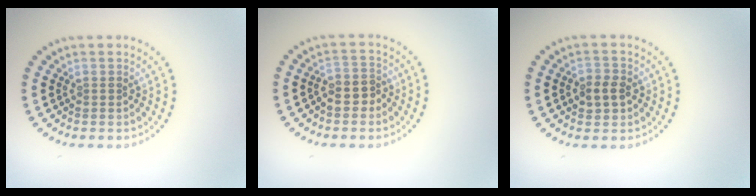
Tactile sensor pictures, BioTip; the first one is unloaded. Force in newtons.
{"total": 2.3, "press": 2.1, "slide": 0.8}
{"total": 2.4, "press": 2.4, "slide": 0.4}